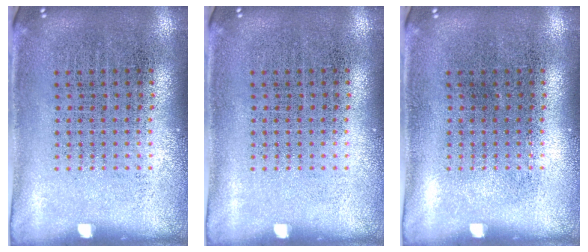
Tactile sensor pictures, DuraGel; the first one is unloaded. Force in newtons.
{"total": 0.0}
{"total": 0.0}